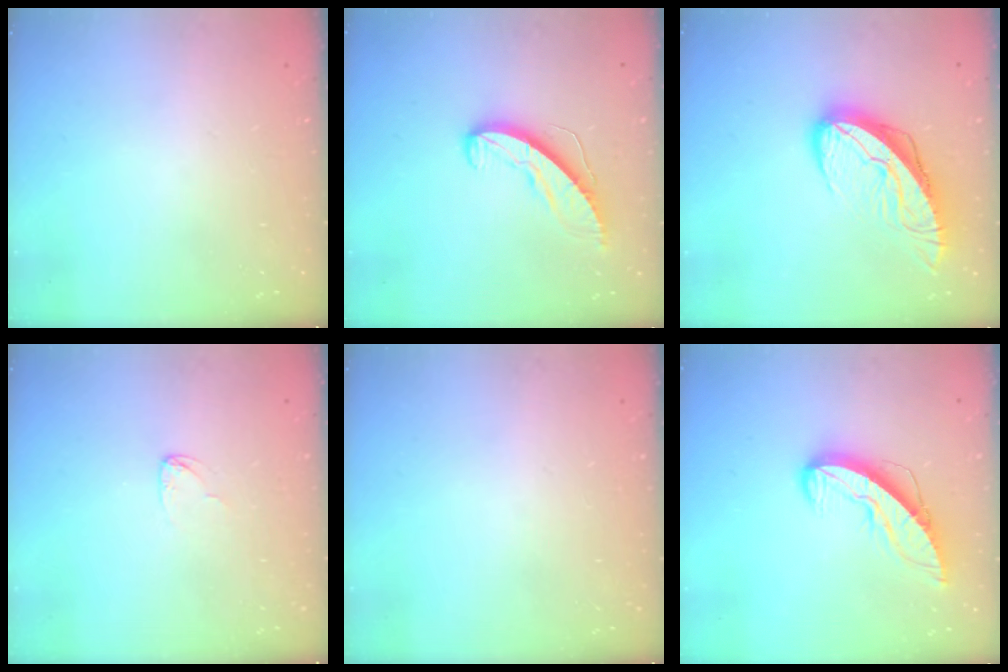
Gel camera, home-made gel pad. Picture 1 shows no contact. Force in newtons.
{"total": 9.5, "press": 9.5, "slide": 0.7}
{"total": 11.1, "press": 11.0, "slide": 1.3}
{"total": 2.7, "press": 2.7, "slide": 0.1}
{"total": 0.0}
{"total": 9.7, "press": 9.7, "slide": 1.0}